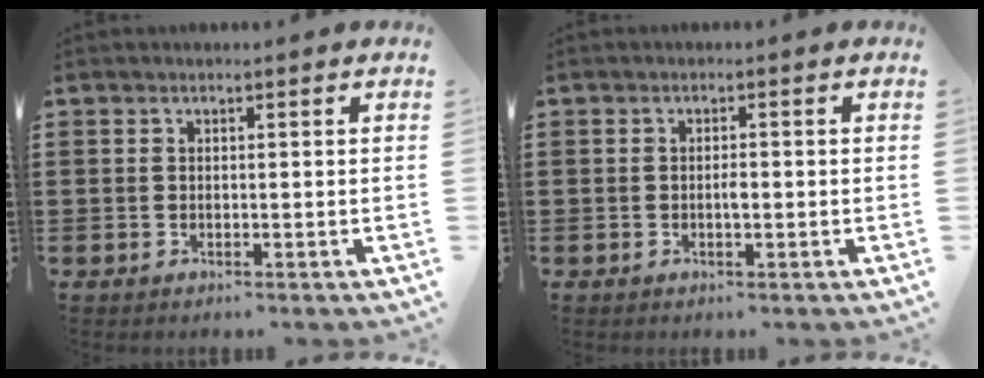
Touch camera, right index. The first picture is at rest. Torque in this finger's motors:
{"motor_torque": [0.83, -0.11, 0.09, 0.01]}